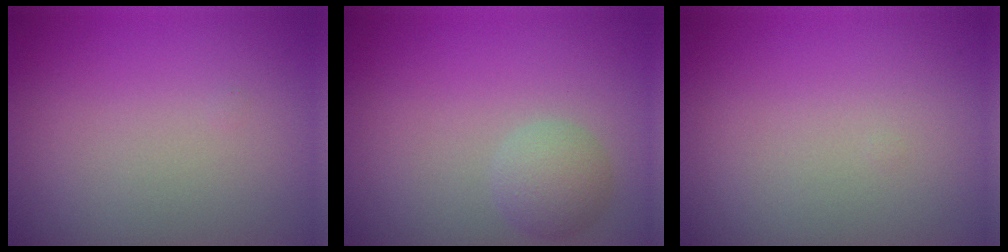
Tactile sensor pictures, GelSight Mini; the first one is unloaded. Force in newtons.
{"total": 2.3, "press": 2.3, "slide": 0.2}
{"total": 0.0}